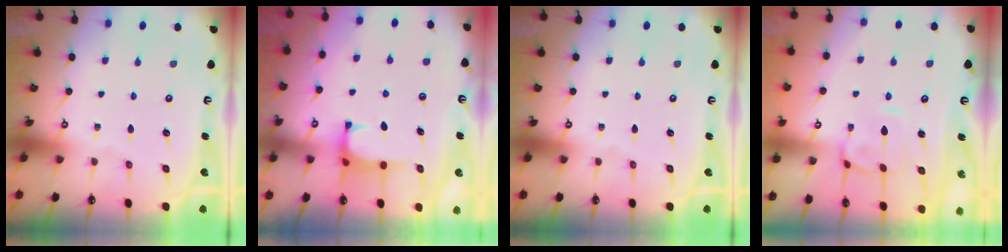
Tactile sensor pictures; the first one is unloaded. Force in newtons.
{"total": 0.5, "press": 0.4, "slide": 0.3}
{"total": 0.0}
{"total": 2.4, "press": 2.2, "slide": 1.1}